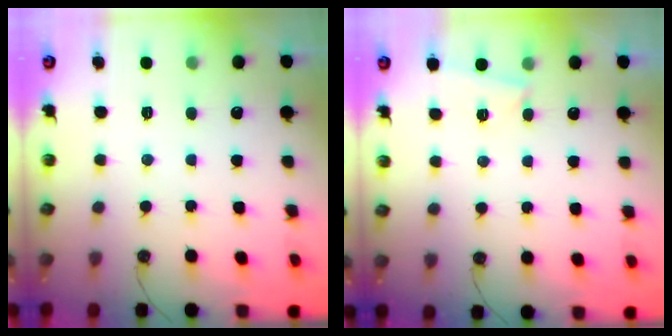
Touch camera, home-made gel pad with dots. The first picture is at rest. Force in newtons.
{"total": 2.7, "press": 2.7, "slide": 0.3}